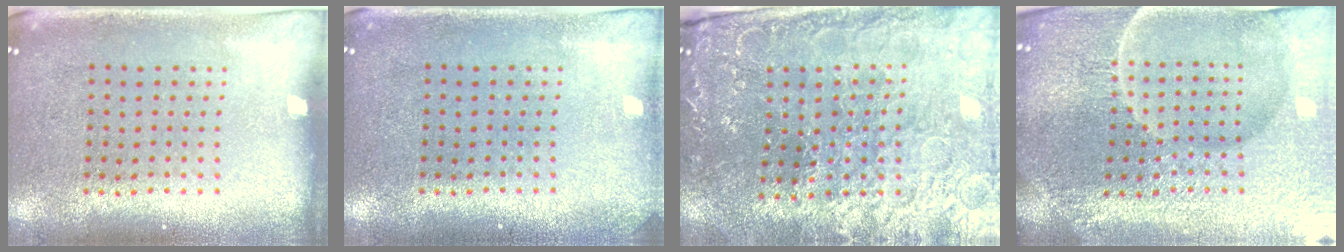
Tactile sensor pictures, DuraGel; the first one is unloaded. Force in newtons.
{"total": 1.0, "press": 1.0, "slide": 0.1}
{"total": 3.1, "press": 3.1, "slide": 0.5}
{"total": 6.2, "press": 5.6, "slide": 2.6}